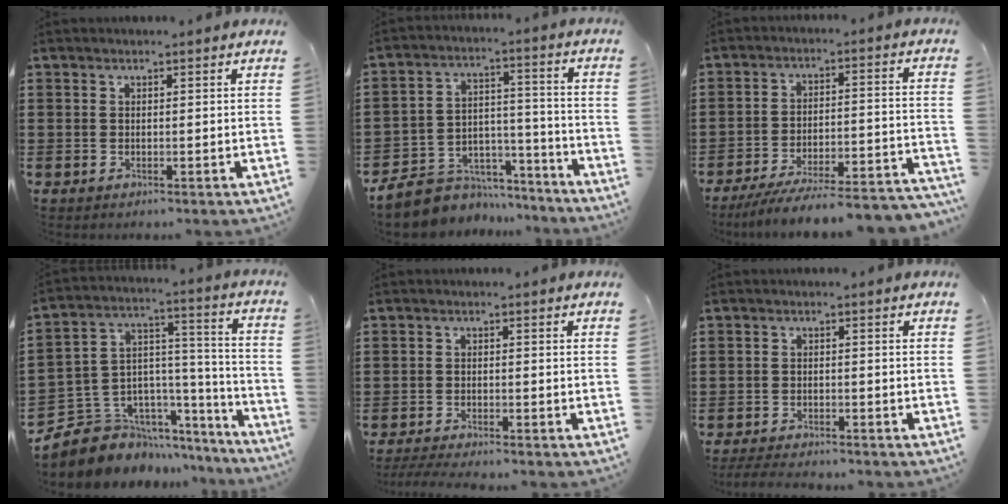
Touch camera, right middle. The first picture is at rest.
{"total": 7.3, "force": [-6.6, 3.1, 1.0], "torque": [-0.040, 0.011, -0.130]}
{"total": 7.4, "force": [-6.7, 0.3, 3.1], "torque": [-0.044, 0.003, -0.128]}
{"total": 8.1, "force": [-6.1, 5.3, 0.2], "torque": [-0.033, -0.007, -0.116]}
{"total": 2.2, "force": [-2.0, 0.0, 0.8], "torque": [-0.020, -0.002, -0.042]}
{"total": 2.4, "force": [-2.3, 0.2, 0.5], "torque": [-0.018, -0.003, -0.050]}